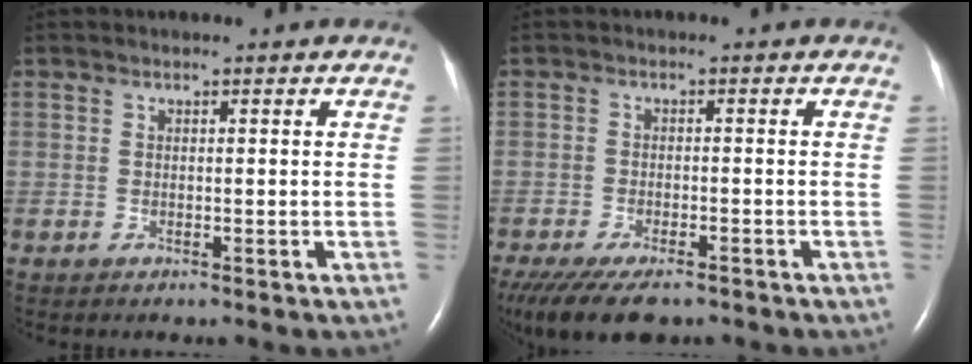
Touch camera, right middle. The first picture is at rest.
{"total": 12.0, "force": [-8.8, 4.3, 6.8], "torque": [-0.141, -0.023, -0.134]}